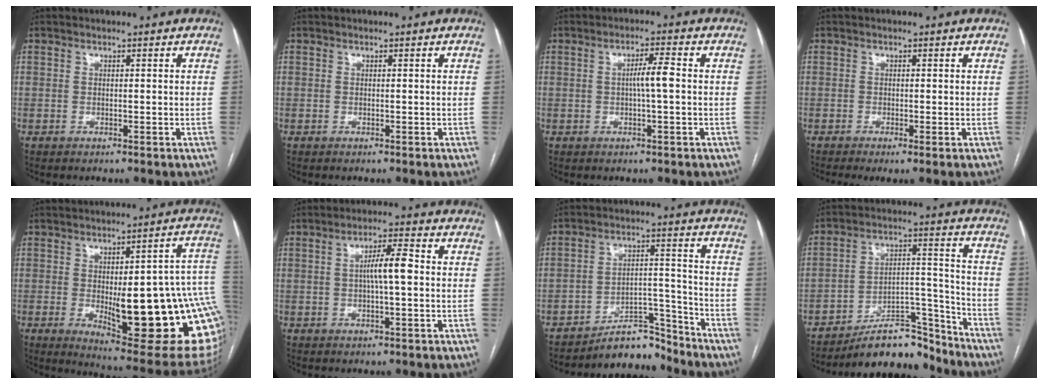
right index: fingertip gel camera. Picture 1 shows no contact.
{"total": 0.0}
{"total": 3.6, "force": [-0.1, 0.0, 3.6], "torque": [-0.064, 0.005, -0.001]}
{"total": 1.9, "force": [-0.9, 0.3, 1.6], "torque": [-0.027, -0.005, -0.015]}
{"total": 25.7, "force": [-3.5, 5.4, 24.9], "torque": [-0.229, -0.002, -0.032]}
{"total": 5.4, "force": [0.1, 0.6, 5.3], "torque": [-0.094, 0.012, 0.001]}
{"total": 7.7, "force": [-7.4, 2.2, 0.8], "torque": [0.002, 0.051, -0.120]}
{"total": 12.7, "force": [-11.6, 3.8, 3.4], "torque": [-0.031, 0.056, -0.188]}